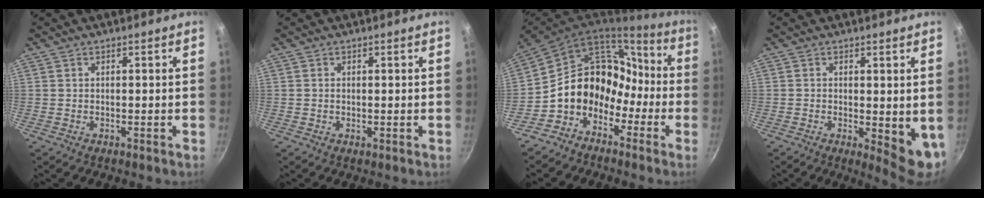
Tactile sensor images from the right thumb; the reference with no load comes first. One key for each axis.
{"total": 0.5, "fx": 0.1, "fy": 0.3, "fz": 0.4, "tx": -0.007, "ty": -0.001, "tz": 0.001}
{"total": 15.8, "fx": -5.4, "fy": 12.6, "fz": 7.9, "tx": -0.085, "ty": 0.086, "tz": -0.107}
{"total": 6.9, "fx": -0.3, "fy": 2.7, "fz": 6.3, "tx": -0.079, "ty": -0.015, "tz": 0.001}